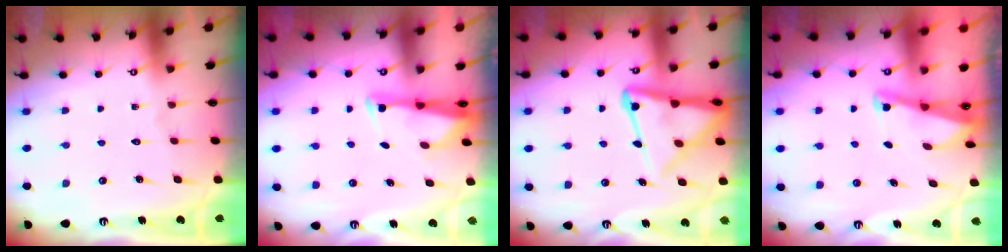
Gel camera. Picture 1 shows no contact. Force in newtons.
{"total": 2.9, "press": 2.8, "slide": 0.7}
{"total": 13.6, "press": 13.5, "slide": 1.4}
{"total": 1.9, "press": 1.9, "slide": 0.4}